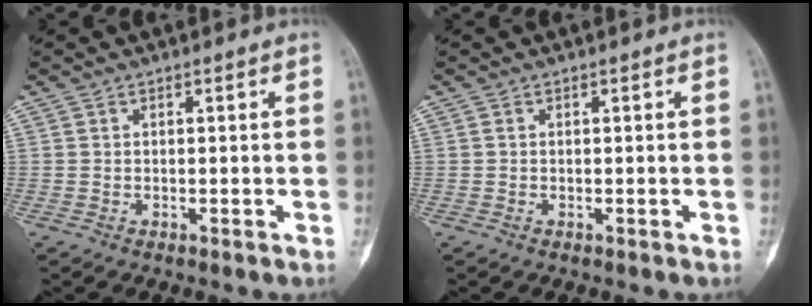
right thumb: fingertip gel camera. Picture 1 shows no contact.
{"total": 0.0}